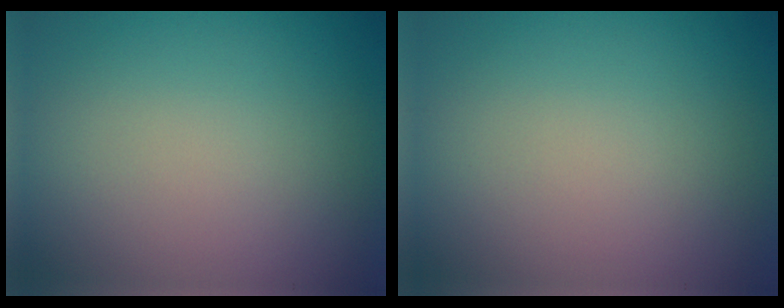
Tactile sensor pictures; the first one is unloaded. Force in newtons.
{"total": 0.0}